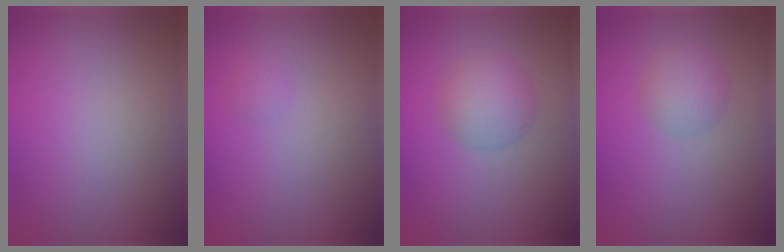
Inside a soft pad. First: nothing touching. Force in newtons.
{"total": 0.8, "press": 0.8, "slide": 0.0}
{"total": 3.7, "press": 3.7, "slide": 0.3}
{"total": 2.9, "press": 2.9, "slide": 0.1}